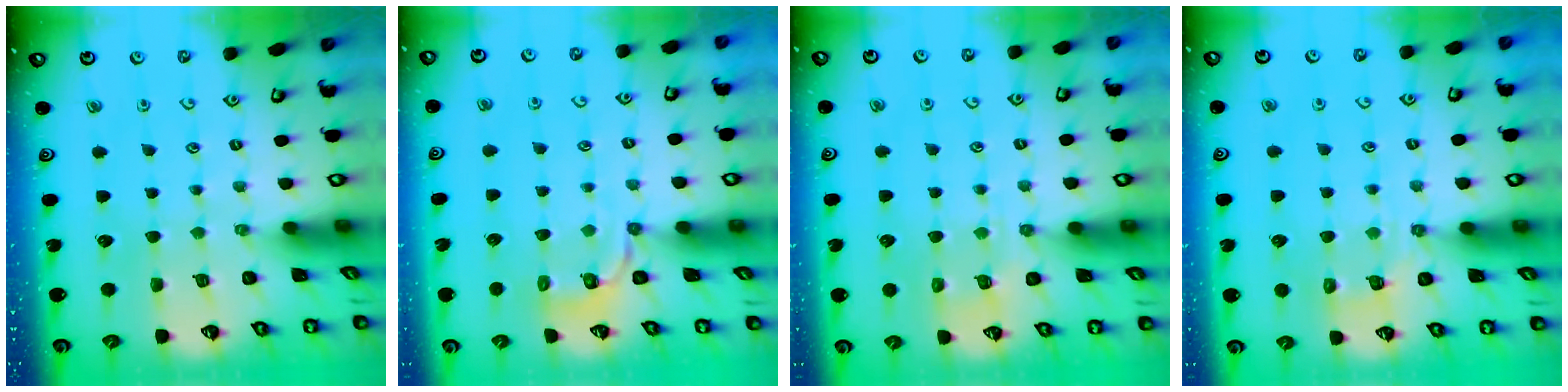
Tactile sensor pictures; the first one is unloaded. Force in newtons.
{"total": 3.7, "press": 2.7, "slide": 2.5}
{"total": 5.3, "press": 5.2, "slide": 0.8}
{"total": 5.2, "press": 5.0, "slide": 1.2}